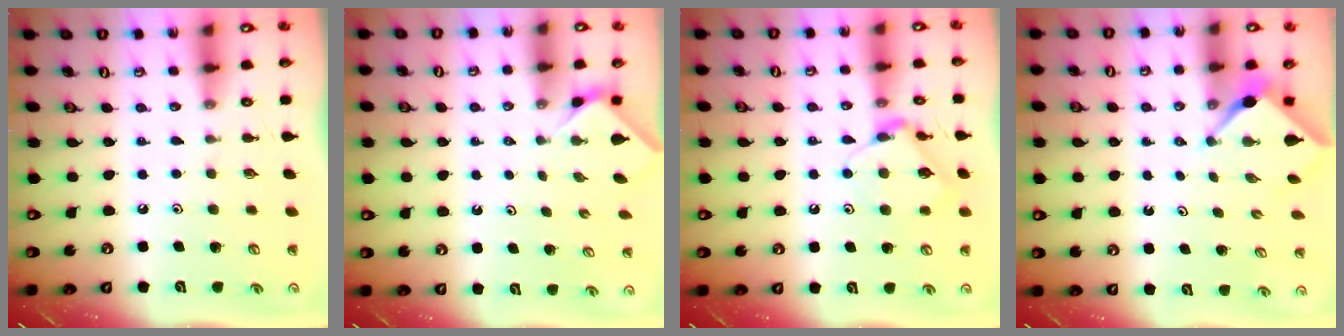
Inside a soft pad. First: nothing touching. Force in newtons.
{"total": 1.3, "press": 1.3, "slide": 0.4}
{"total": 9.4, "press": 9.4, "slide": 0.6}
{"total": 2.4, "press": 2.4, "slide": 0.3}